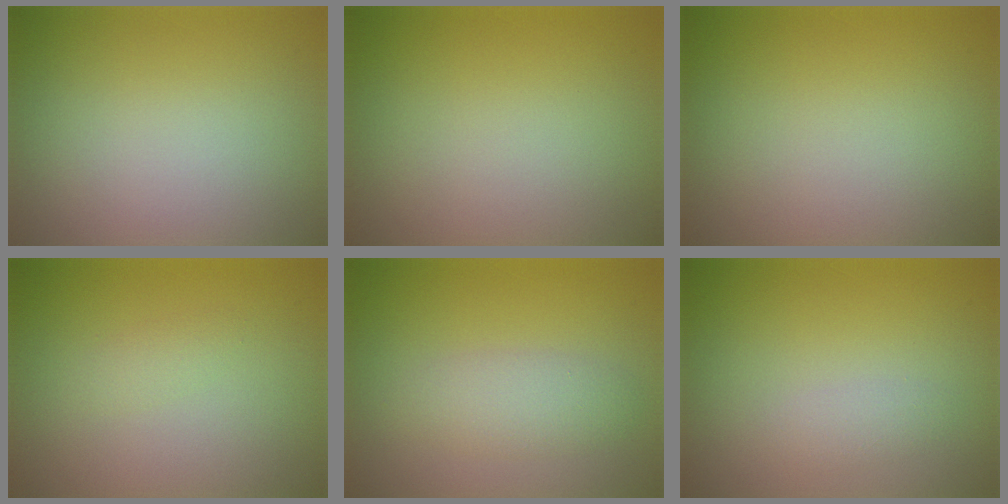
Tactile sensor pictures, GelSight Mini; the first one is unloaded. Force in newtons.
{"total": 0.0}
{"total": 0.0}
{"total": 0.9, "press": 0.9, "slide": 0.0}
{"total": 2.6, "press": 2.6, "slide": 0.0}
{"total": 1.1, "press": 1.1, "slide": 0.1}